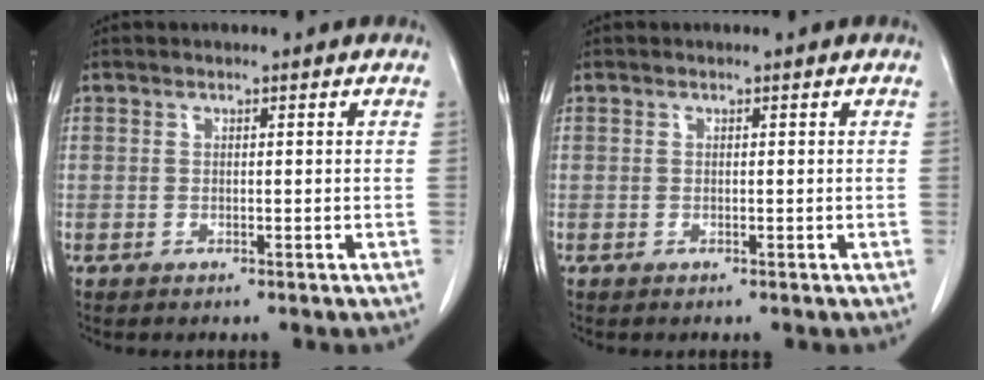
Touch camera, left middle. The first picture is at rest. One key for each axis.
{"total": 0.0}